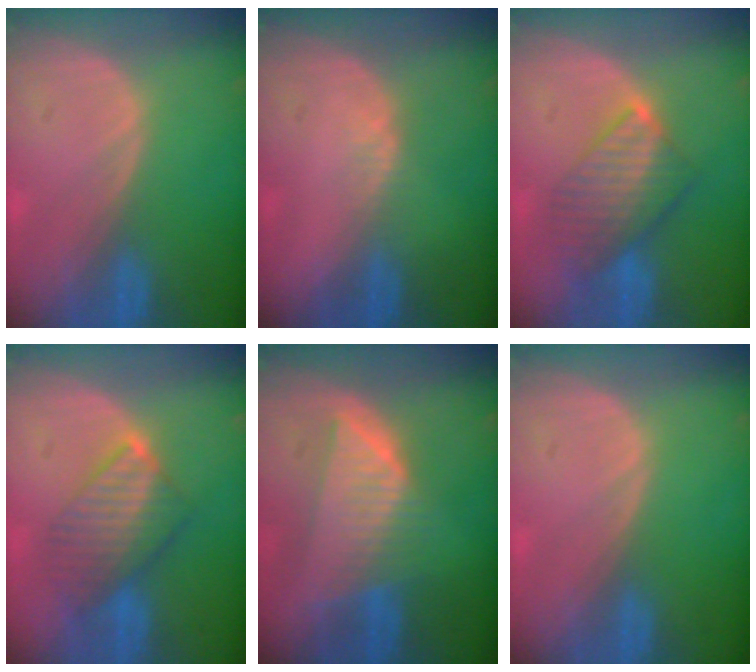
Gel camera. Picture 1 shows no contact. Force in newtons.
{"total": 1.2, "press": 0.9, "slide": 0.8}
{"total": 7.1, "press": 7.0, "slide": 1.5}
{"total": 6.9, "press": 6.8, "slide": 1.2}
{"total": 7.6, "press": 7.1, "slide": 2.9}
{"total": 0.0}